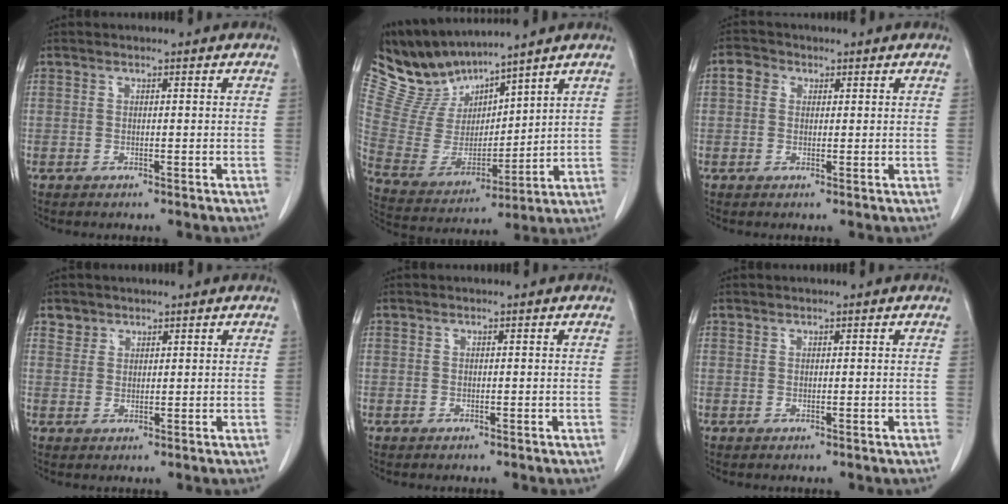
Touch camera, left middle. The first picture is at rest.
{"total": 11.2, "force": [10.8, 2.0, 2.2], "torque": [-0.068, 0.007, 0.235]}
{"total": 2.5, "force": [0.8, 2.1, 1.1], "torque": [-0.022, 0.014, 0.012]}
{"total": 2.1, "force": [1.5, 1.3, -0.2], "torque": [0.012, 0.005, 0.024]}
{"total": 0.0}
{"total": 0.0}